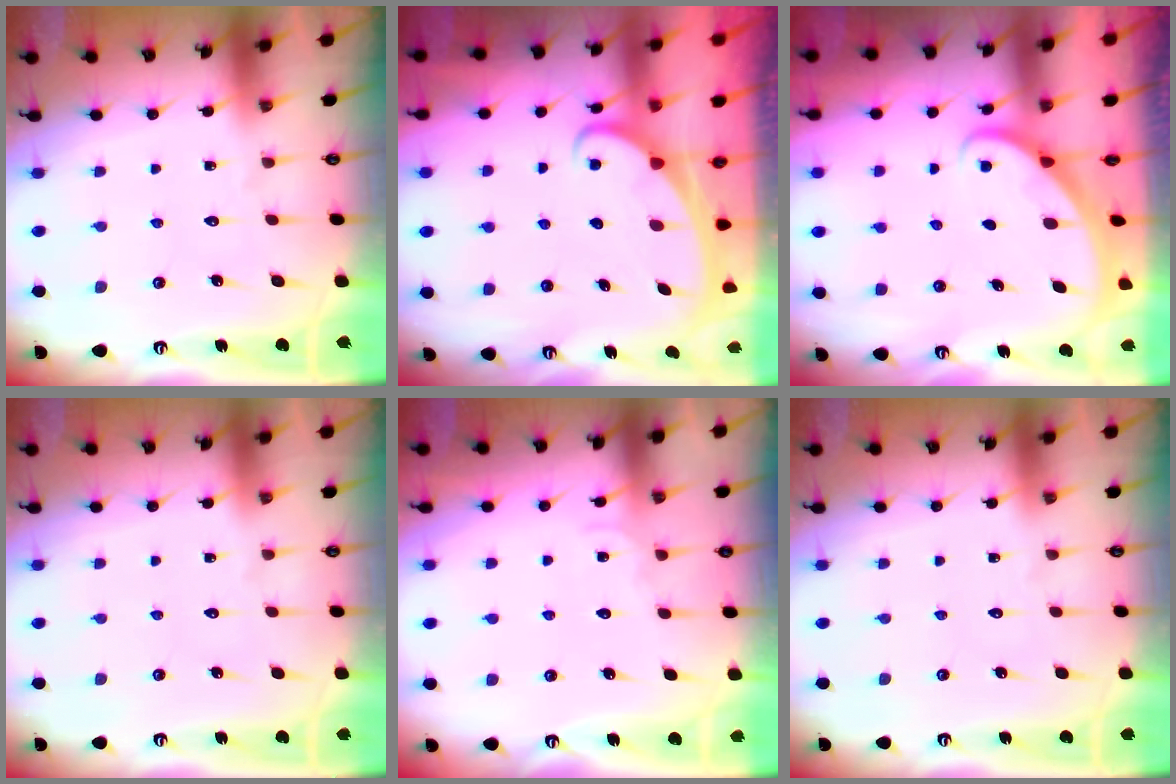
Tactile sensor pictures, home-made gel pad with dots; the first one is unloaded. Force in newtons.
{"total": 2.4, "press": 2.4, "slide": 0.4}
{"total": 2.1, "press": 2.1, "slide": 0.1}
{"total": 0.0}
{"total": 4.5, "press": 4.5, "slide": 0.5}
{"total": 0.0}